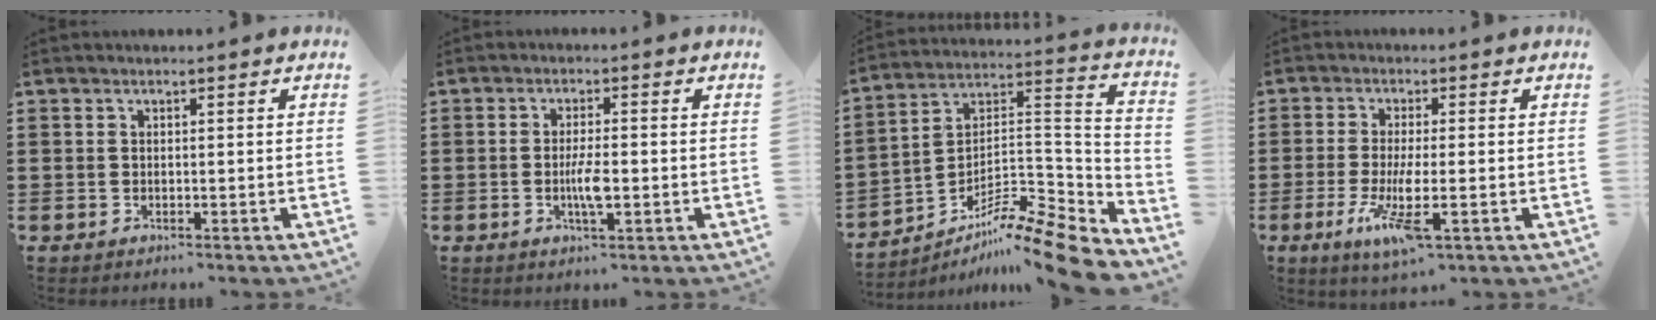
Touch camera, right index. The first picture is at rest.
{"total": 4.1, "force": [-0.9, 0.8, 3.9], "torque": [-0.082, -0.005, -0.020]}
{"total": 11.7, "force": [-10.0, 1.0, 6.1], "torque": [-0.090, 0.014, -0.195]}
{"total": 7.0, "force": [-2.5, 1.1, 6.4], "torque": [-0.138, -0.020, -0.047]}